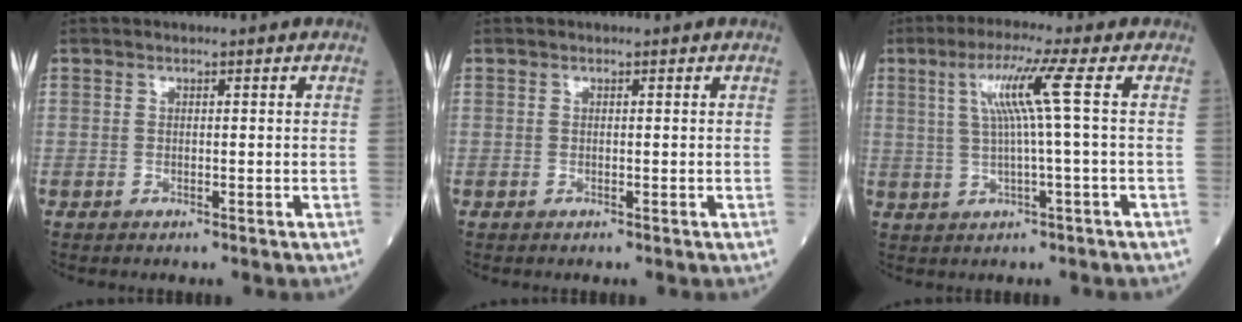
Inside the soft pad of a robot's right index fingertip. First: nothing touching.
{"total": 0.0}
{"total": 6.9, "force": [1.5, -1.6, 6.5], "torque": [-0.125, 0.012, 0.036]}